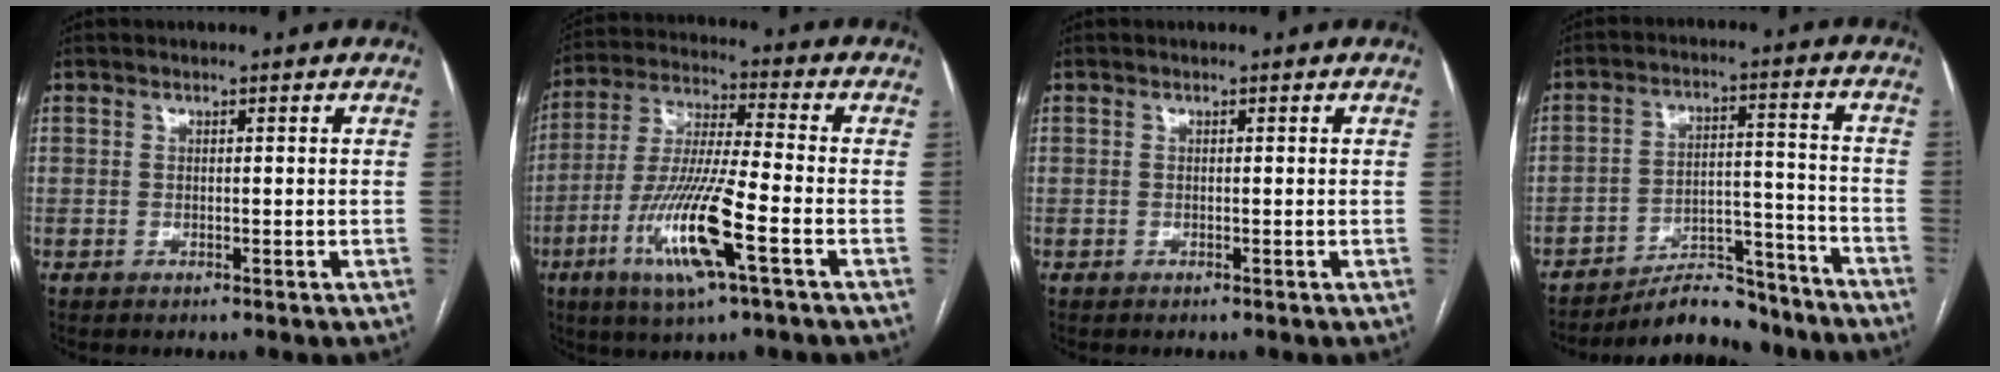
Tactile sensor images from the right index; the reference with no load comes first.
{"total": 14.5, "force": [-5.7, 0.9, 13.3], "torque": [-0.272, -0.017, -0.105]}
{"total": 0.0}
{"total": 12.3, "force": [-11.3, 3.5, 3.4], "torque": [-0.039, 0.035, -0.173]}